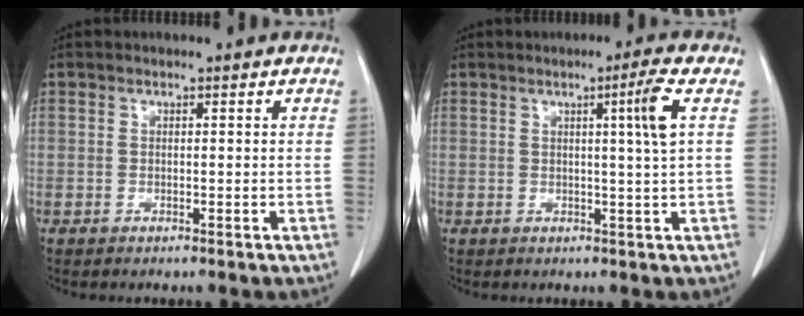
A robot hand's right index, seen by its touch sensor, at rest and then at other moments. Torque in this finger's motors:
{"motor_torque": [0.08, 0.09, 0.06, 0.05]}